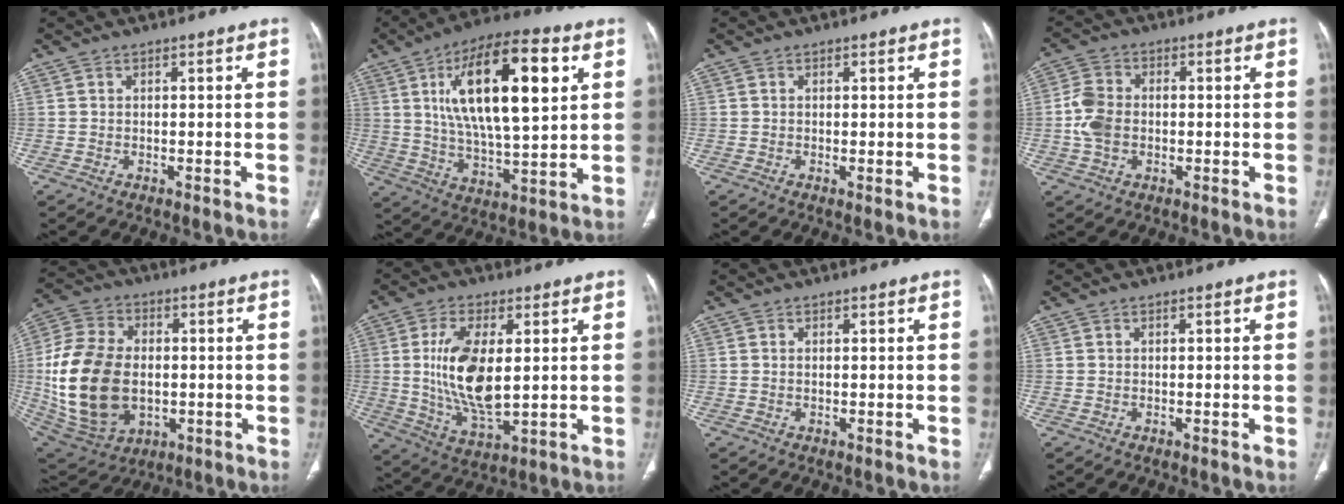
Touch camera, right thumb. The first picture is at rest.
{"total": 22.0, "force": [6.7, 8.3, 19.2], "torque": [-0.305, -0.014, 0.109]}
{"total": 0.6, "force": [-0.1, 0.1, 0.6], "torque": [-0.016, -0.005, -0.002]}
{"total": 6.6, "force": [-0.9, 4.7, 4.6], "torque": [-0.097, 0.015, -0.020]}
{"total": 22.9, "force": [-1.1, 15.6, 16.6], "torque": [-0.324, 0.001, -0.001]}
{"total": 14.0, "force": [1.4, 6.4, 12.4], "torque": [-0.240, -0.021, 0.034]}
{"total": 0.0}
{"total": 0.0}